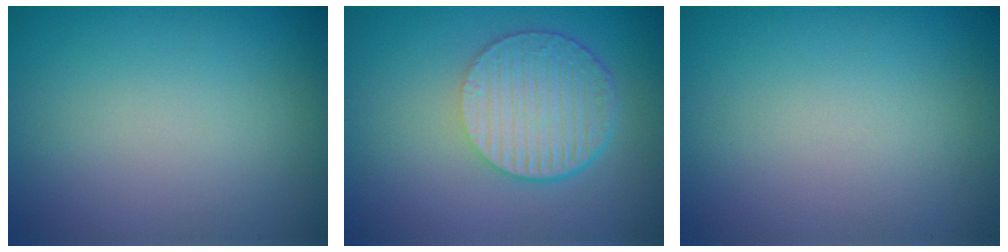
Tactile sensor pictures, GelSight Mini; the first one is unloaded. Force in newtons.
{"total": 6.1, "press": 4.1, "slide": 4.5}
{"total": 0.0}